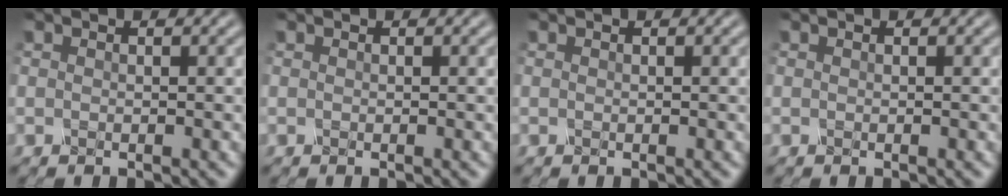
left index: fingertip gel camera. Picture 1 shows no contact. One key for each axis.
{"total": 0.0}
{"total": 0.0}
{"total": 0.0}